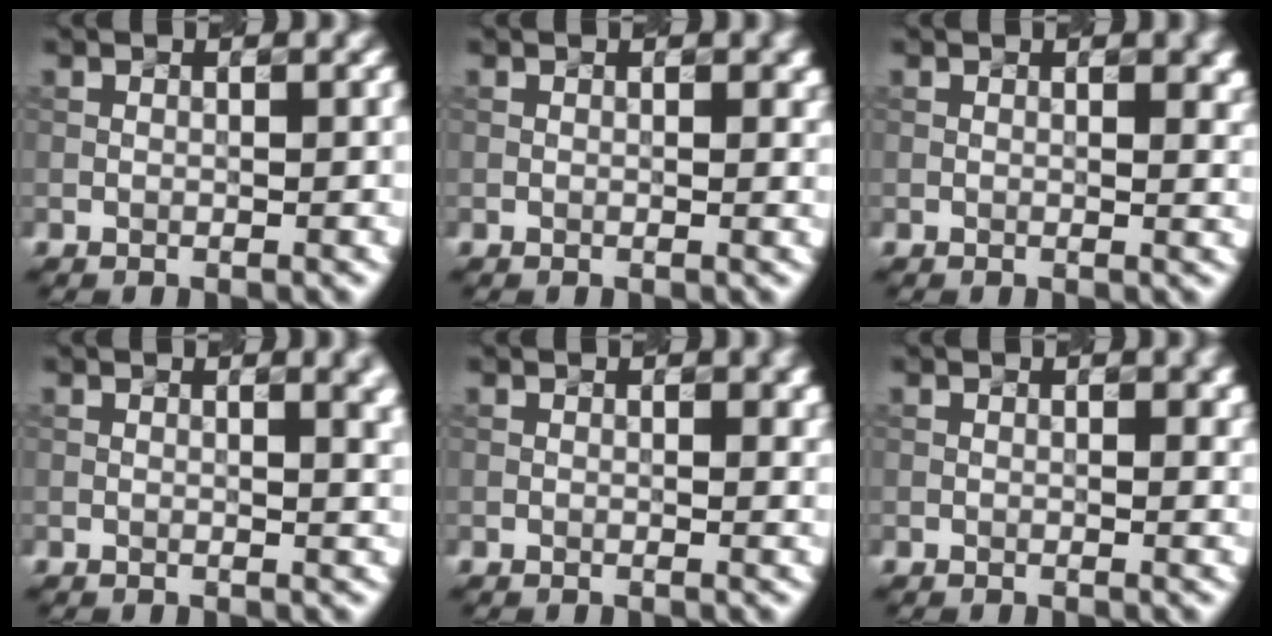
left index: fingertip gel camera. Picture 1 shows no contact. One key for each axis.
{"total": 1.0, "fx": 0.4, "fy": 0.4, "fz": 0.9, "tx": -0.008, "ty": 0.001, "tz": 0.009}
{"total": 2.8, "fx": 1.1, "fy": 1.4, "fz": 2.2, "tx": -0.014, "ty": 0.007, "tz": 0.013}
{"total": 4.3, "fx": 1.4, "fy": 1.9, "fz": 3.6, "tx": -0.017, "ty": 0.012, "tz": 0.016}
{"total": 1.8, "fx": 0.6, "fy": 0.7, "fz": 1.5, "tx": -0.012, "ty": 0.002, "tz": 0.012}
{"total": 1.5, "fx": 0.4, "fy": 0.5, "fz": 1.3, "tx": -0.012, "ty": 0.002, "tz": 0.011}